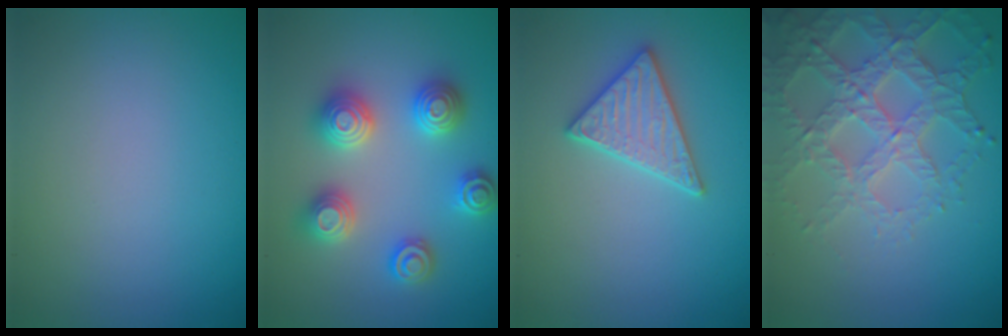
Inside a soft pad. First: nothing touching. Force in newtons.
{"total": 4.8, "press": 4.8, "slide": 0.6}
{"total": 3.0, "press": 2.9, "slide": 0.7}
{"total": 5.5, "press": 4.5, "slide": 3.2}